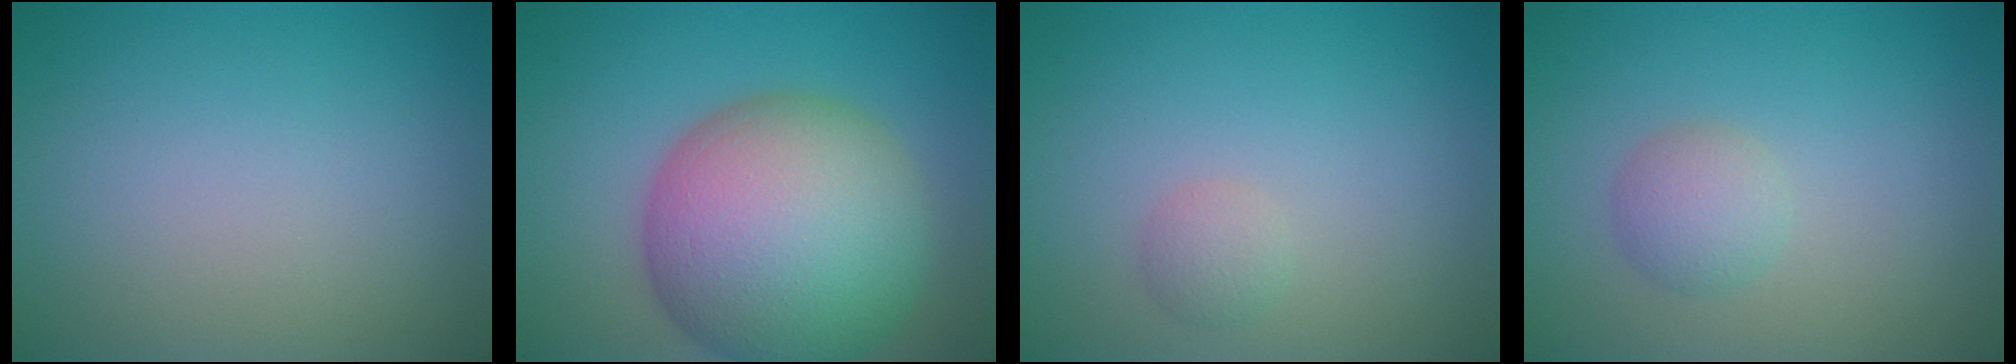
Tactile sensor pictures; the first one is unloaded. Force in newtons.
{"total": 13.5, "press": 13.5, "slide": 0.4}
{"total": 1.2, "press": 1.2, "slide": 0.1}
{"total": 2.0, "press": 2.0, "slide": 0.1}